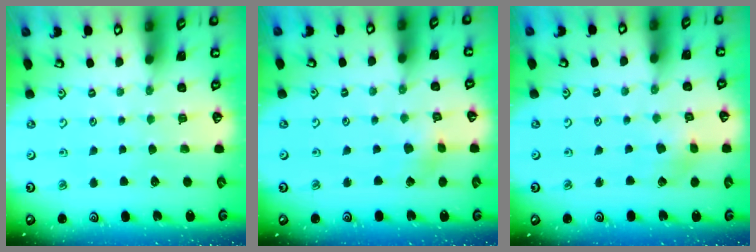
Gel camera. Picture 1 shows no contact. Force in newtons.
{"total": 2.7, "press": 2.7, "slide": 0.3}
{"total": 3.0, "press": 2.9, "slide": 0.5}